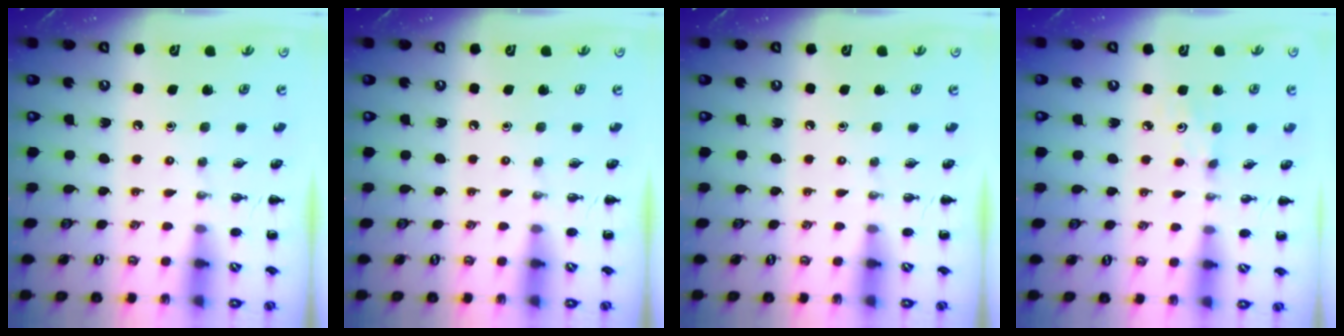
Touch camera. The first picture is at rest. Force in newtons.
{"total": 0.0}
{"total": 0.0}
{"total": 2.6, "press": 2.5, "slide": 0.7}